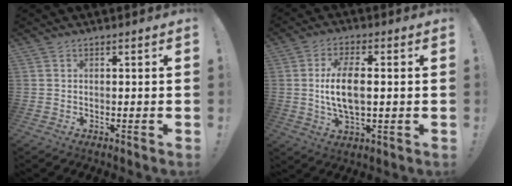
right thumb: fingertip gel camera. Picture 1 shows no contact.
{"total": 10.3, "force": [0.3, 4.4, 9.2], "torque": [-0.172, -0.005, 0.000]}